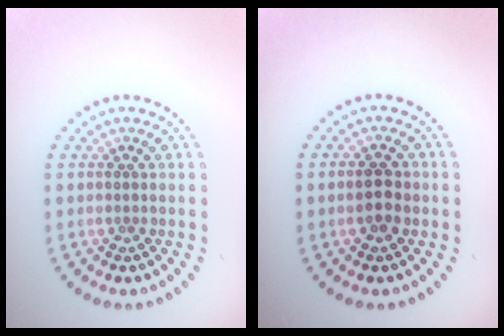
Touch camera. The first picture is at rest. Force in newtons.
{"total": 2.2, "press": 2.2, "slide": 0.2}